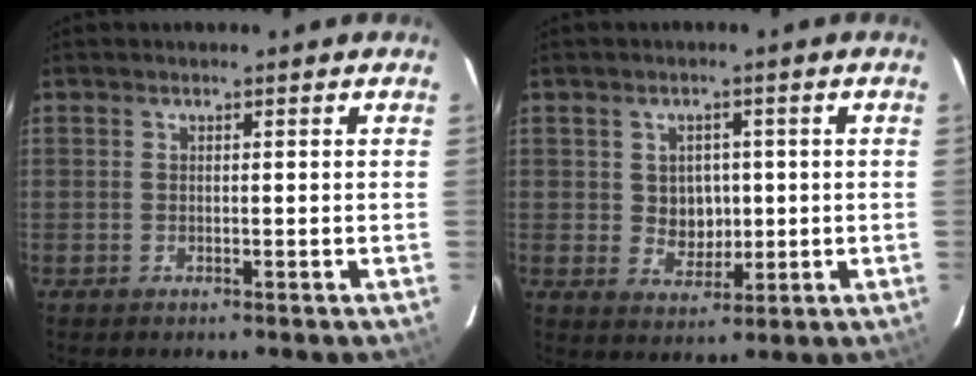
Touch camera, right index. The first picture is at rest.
{"total": 5.0, "force": [0.4, 4.5, 2.1], "torque": [-0.037, 0.005, 0.015]}